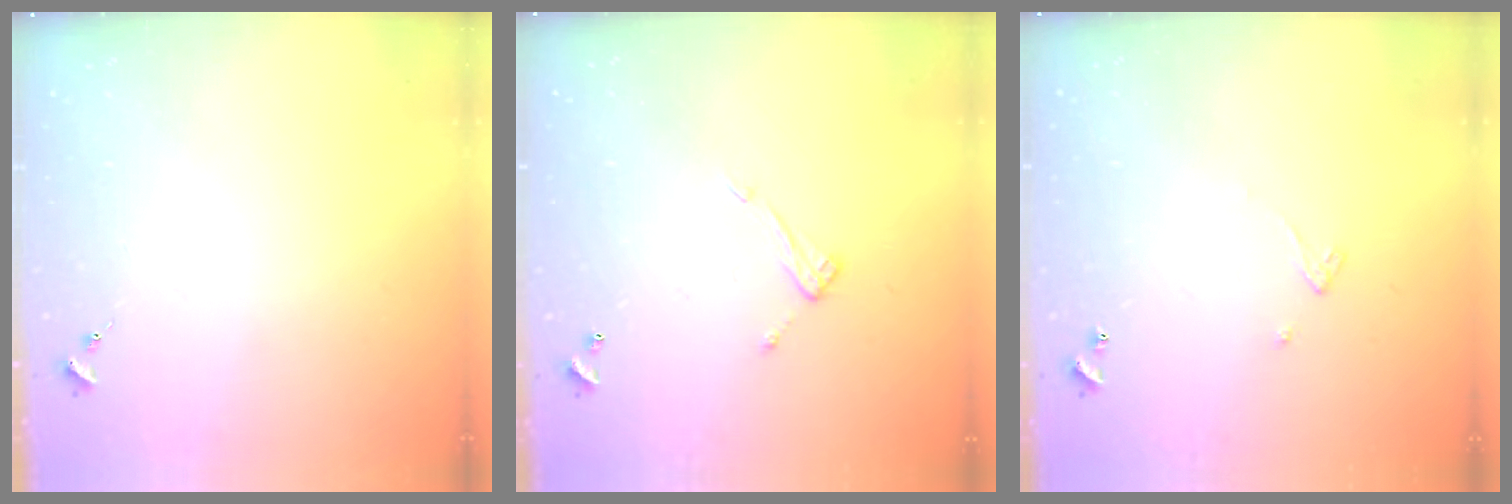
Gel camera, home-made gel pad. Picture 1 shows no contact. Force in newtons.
{"total": 8.2, "press": 8.1, "slide": 0.4}
{"total": 2.4, "press": 2.4, "slide": 0.2}